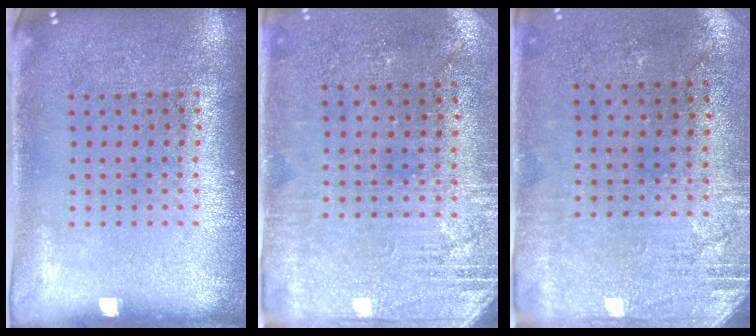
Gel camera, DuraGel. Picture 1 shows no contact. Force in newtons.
{"total": 2.8, "press": 2.5, "slide": 1.2}
{"total": 2.8, "press": 2.3, "slide": 1.6}